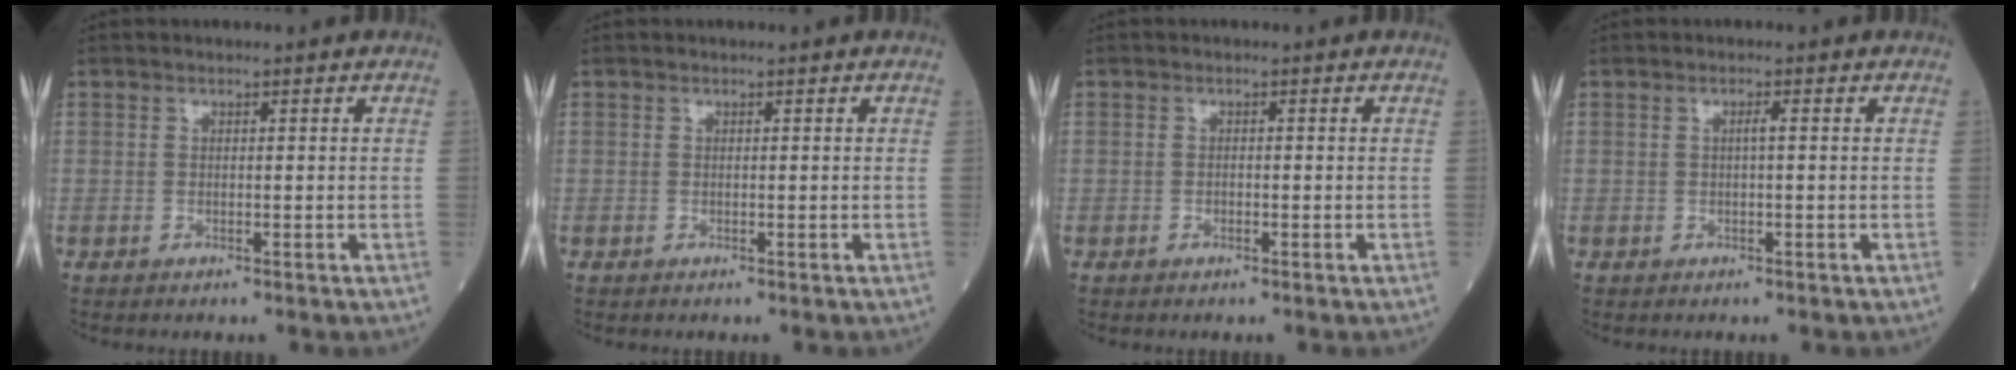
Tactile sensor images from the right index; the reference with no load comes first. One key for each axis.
{"total": 0.0}
{"total": 0.5, "fx": -0.3, "fy": 0.4, "fz": 0.3, "tx": -0.002, "ty": 0.001, "tz": -0.006}
{"total": 0.9, "fx": 0.0, "fy": 0.0, "fz": 0.9, "tx": -0.016, "ty": 0.003, "tz": 0.000}